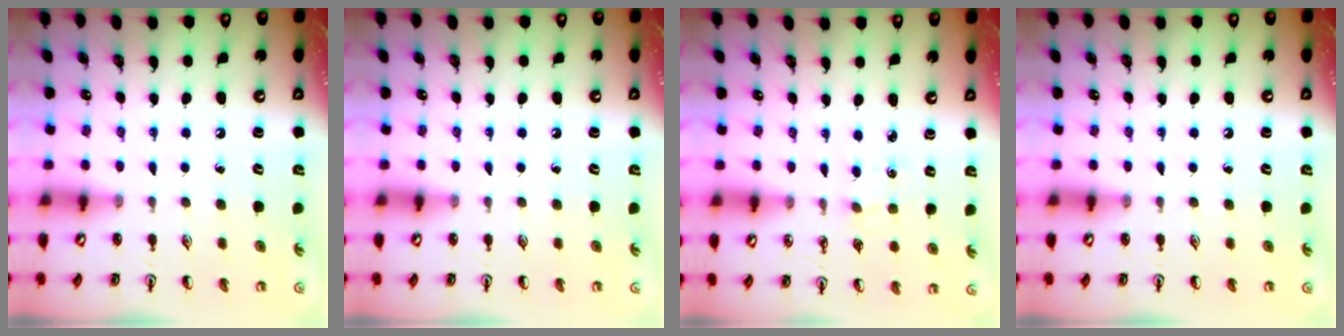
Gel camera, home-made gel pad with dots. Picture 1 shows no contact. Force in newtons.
{"total": 0.0}
{"total": 1.4, "press": 1.4, "slide": 0.3}
{"total": 0.0}